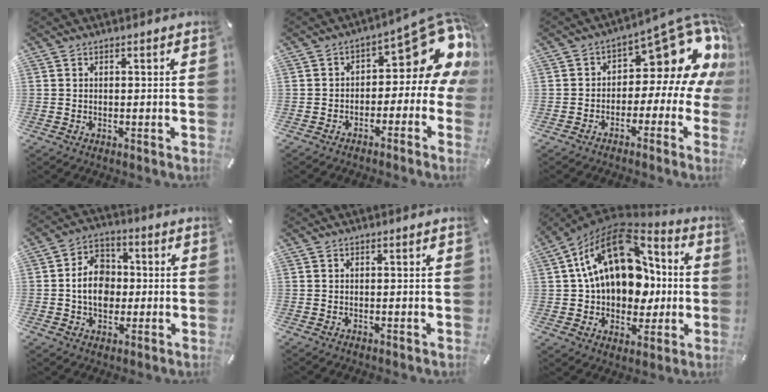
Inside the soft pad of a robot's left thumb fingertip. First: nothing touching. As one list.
[{"total": 13.2, "force": [5.4, 6.6, 10.1], "torque": [-0.119, -0.047, 0.086]}, {"total": 15.2, "force": [7.9, 8.0, 10.2], "torque": [-0.124, -0.067, 0.126]}, {"total": 9.6, "force": [-0.7, 7.9, 5.5], "torque": [-0.097, 0.014, -0.013]}, {"total": 0.0}, {"total": 22.3, "force": [5.2, 15.8, 14.9], "torque": [-0.255, -0.030, 0.091]}]